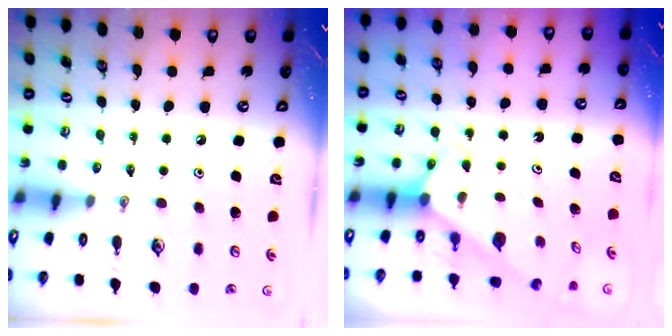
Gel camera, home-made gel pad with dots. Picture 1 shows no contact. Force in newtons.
{"total": 2.8, "press": 2.8, "slide": 0.1}